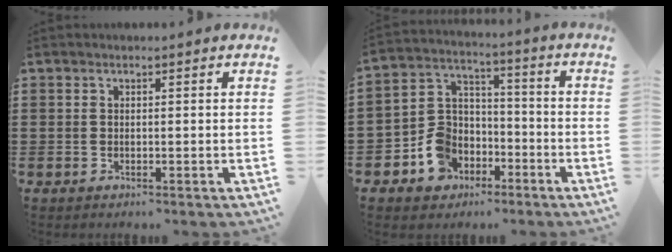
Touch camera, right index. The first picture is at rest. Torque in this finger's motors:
{"motor_torque": [1.60, -0.28, 0.57, 0.10]}